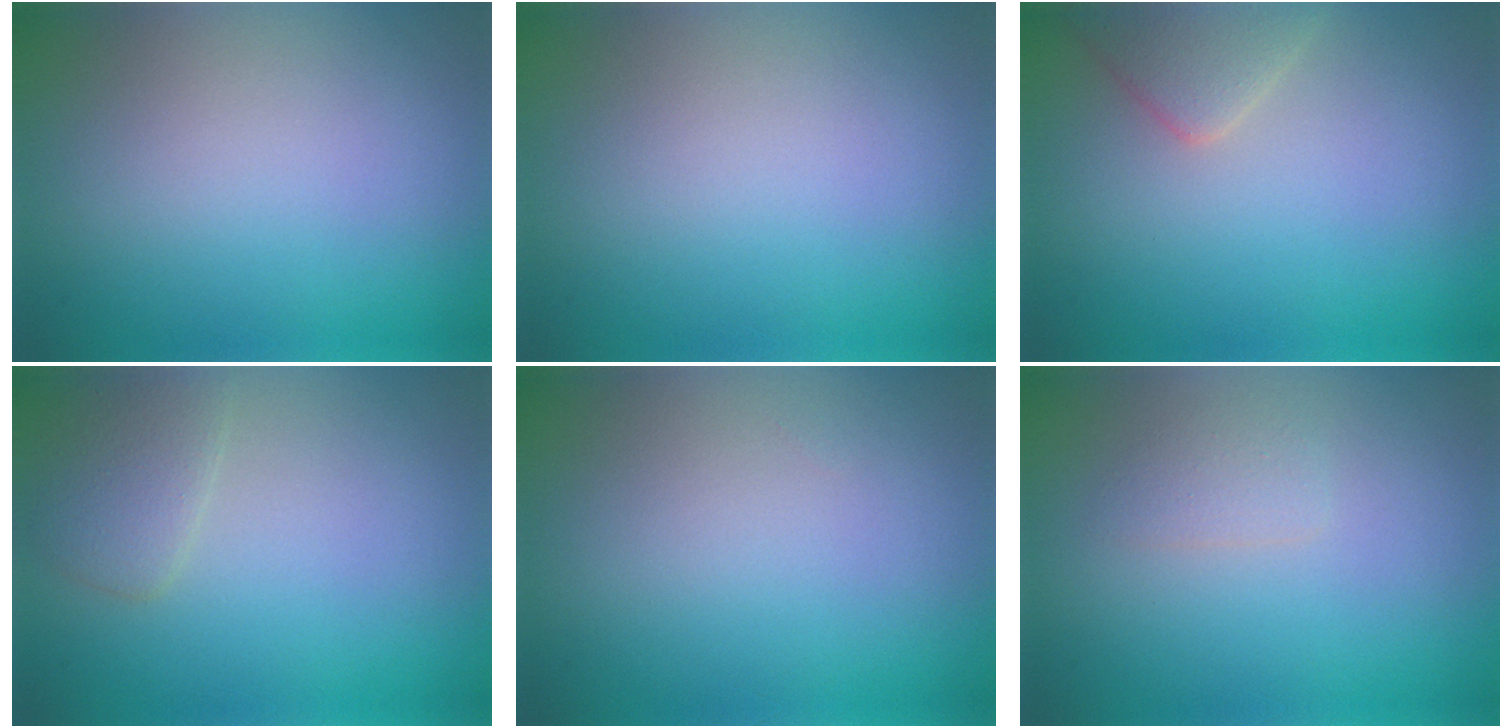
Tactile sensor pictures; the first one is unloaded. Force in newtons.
{"total": 0.0}
{"total": 2.3, "press": 2.3, "slide": 0.1}
{"total": 2.1, "press": 2.1, "slide": 0.2}
{"total": 0.0}
{"total": 1.1, "press": 1.1, "slide": 0.1}